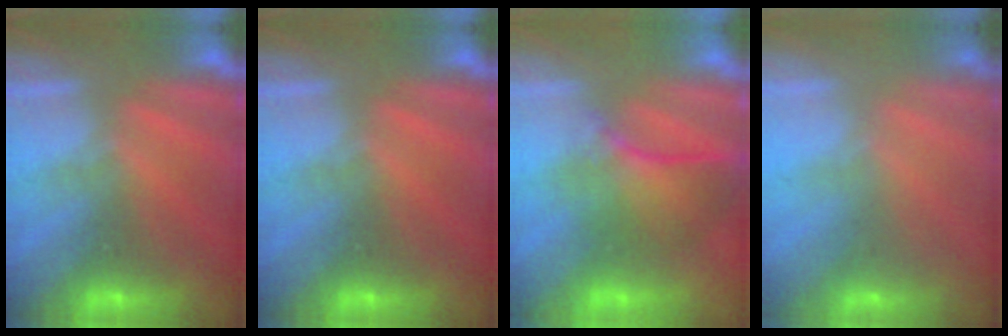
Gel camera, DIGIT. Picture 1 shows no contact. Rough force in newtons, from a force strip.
{"total": 0.0}
{"total": 3.8}
{"total": 2.1}